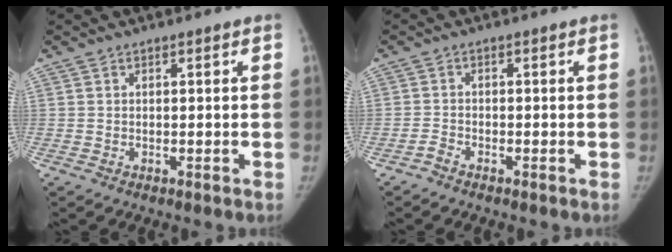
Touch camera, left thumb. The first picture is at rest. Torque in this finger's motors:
{"motor_torque": [-0.39, 0.22, 0.48, 0.11, -0.02]}